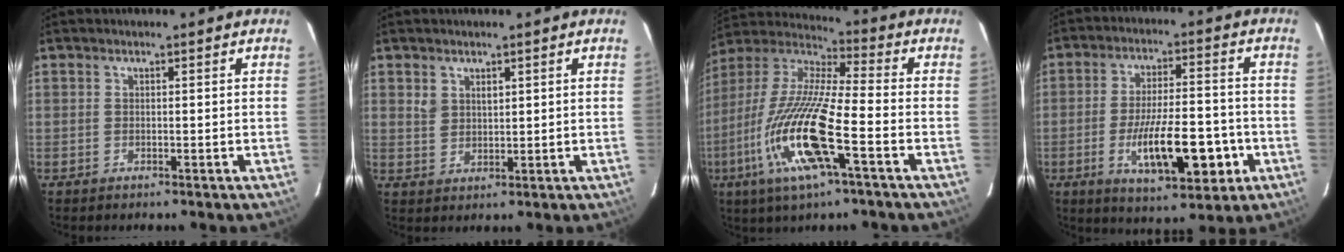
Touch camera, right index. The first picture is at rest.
{"total": 2.8, "force": [1.5, 1.9, 1.4], "torque": [-0.028, 0.005, 0.036]}
{"total": 17.6, "force": [-6.2, 2.1, 16.4], "torque": [-0.352, -0.015, -0.119]}
{"total": 13.5, "force": [-4.2, 3.8, 12.2], "torque": [-0.204, -0.002, -0.060]}